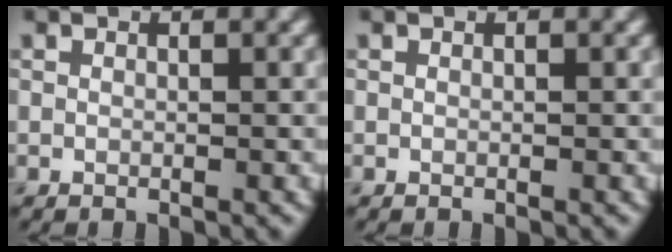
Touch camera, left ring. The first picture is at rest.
{"total": 0.0}